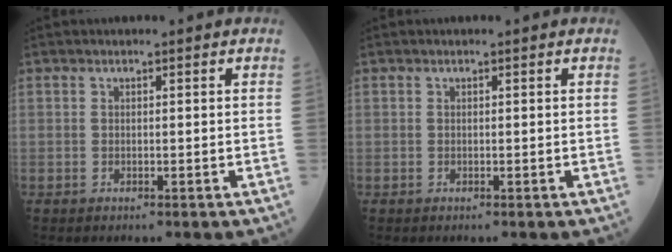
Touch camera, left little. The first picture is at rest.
{"total": 0.0}